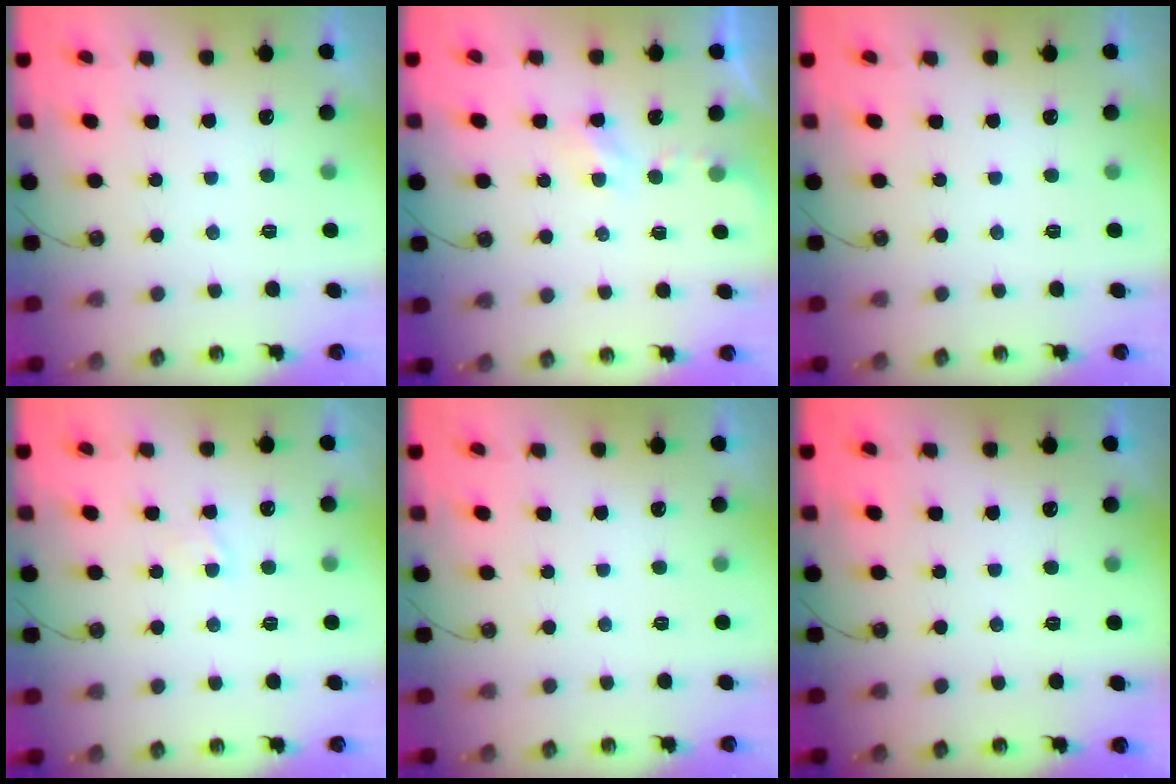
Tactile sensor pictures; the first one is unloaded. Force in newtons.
{"total": 2.2, "press": 2.1, "slide": 0.4}
{"total": 0.0}
{"total": 2.8, "press": 2.8, "slide": 0.4}
{"total": 0.0}
{"total": 0.0}